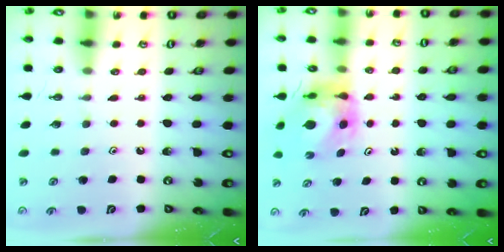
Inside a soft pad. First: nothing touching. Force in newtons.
{"total": 6.6, "press": 6.6, "slide": 0.6}